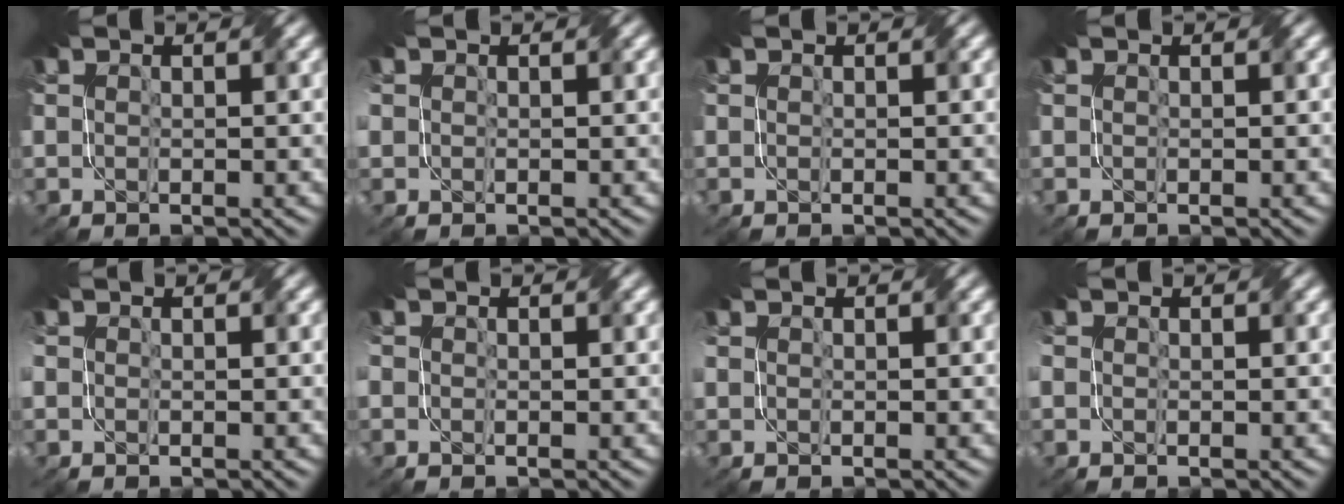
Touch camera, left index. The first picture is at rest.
{"total": 0.5, "force": [0.0, 0.4, 0.3], "torque": [-0.011, 0.006, -0.004]}
{"total": 0.0}
{"total": 0.0}
{"total": 1.5, "force": [0.3, 1.0, 1.1], "torque": [-0.017, 0.005, -0.003]}
{"total": 1.0, "force": [0.0, 0.8, 0.6], "torque": [-0.008, 0.005, -0.010]}
{"total": 1.0, "force": [0.3, 0.7, 0.7], "torque": [-0.015, 0.005, 0.006]}
{"total": 1.3, "force": [0.0, 0.9, 1.0], "torque": [-0.012, 0.003, -0.008]}